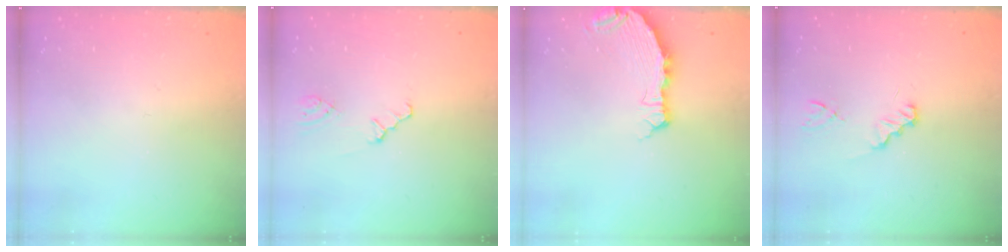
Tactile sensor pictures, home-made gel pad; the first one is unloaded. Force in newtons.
{"total": 1.0, "press": 0.9, "slide": 0.3}
{"total": 7.4, "press": 5.7, "slide": 4.7}
{"total": 1.2, "press": 1.2, "slide": 0.1}